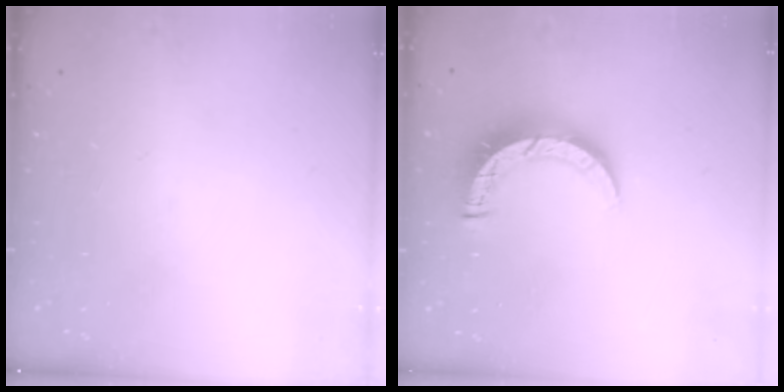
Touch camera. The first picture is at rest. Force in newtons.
{"total": 8.9, "press": 8.9, "slide": 0.8}